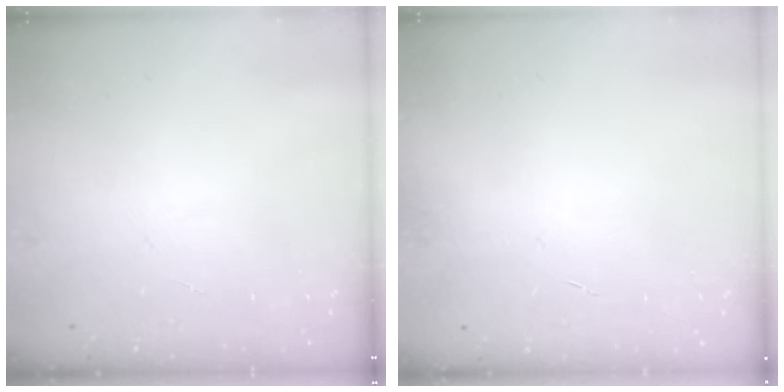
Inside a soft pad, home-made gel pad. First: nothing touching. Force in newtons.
{"total": 0.0}